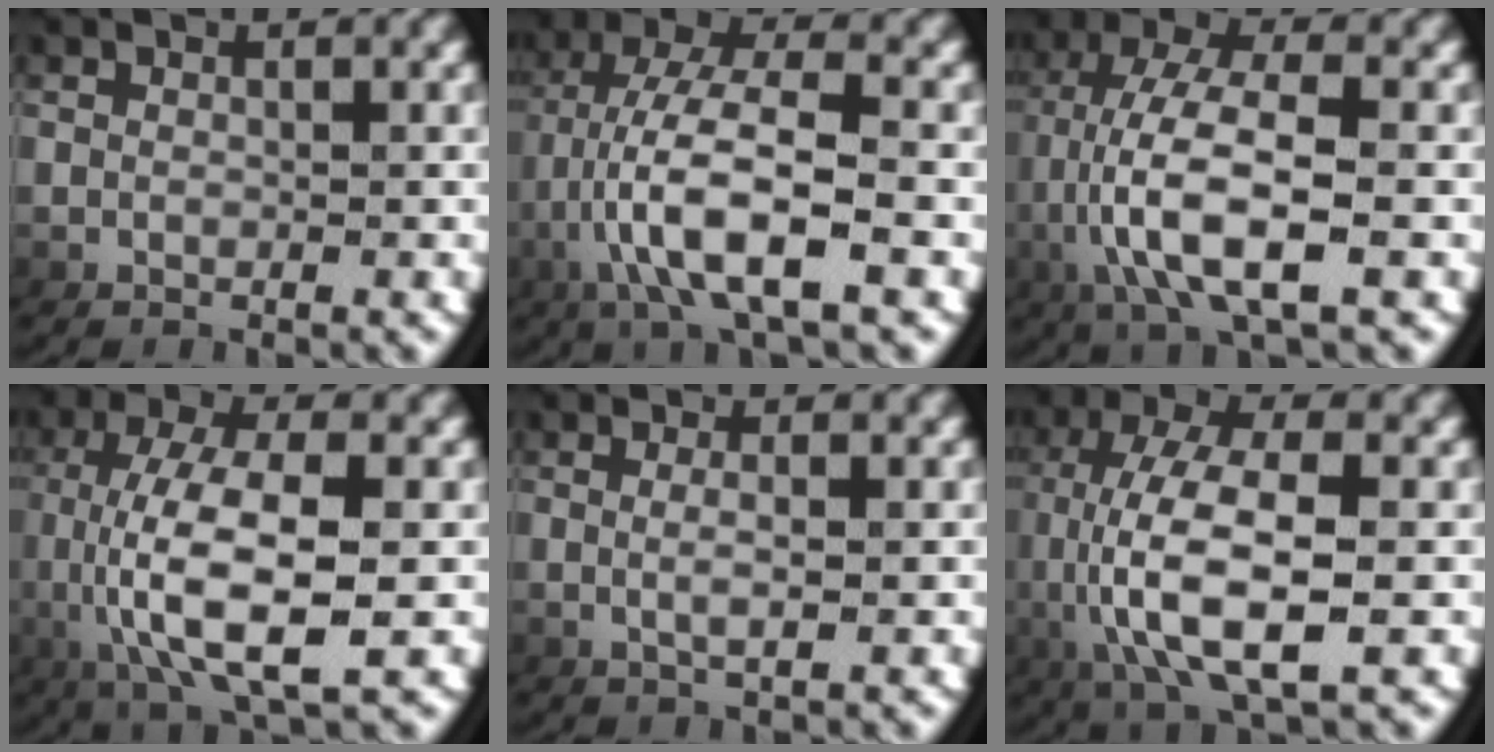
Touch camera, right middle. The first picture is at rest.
{"total": 6.9, "force": [-0.8, 2.5, 6.4], "torque": [-0.144, -0.016, 0.000]}
{"total": 7.3, "force": [-0.7, 2.9, 6.7], "torque": [-0.158, -0.018, 0.004]}
{"total": 8.5, "force": [-0.6, 3.4, 7.7], "torque": [-0.172, -0.025, 0.014]}
{"total": 1.7, "force": [0.0, 0.2, 1.7], "torque": [-0.041, -0.006, 0.005]}
{"total": 8.1, "force": [-0.5, 3.5, 7.4], "torque": [-0.170, -0.019, 0.011]}